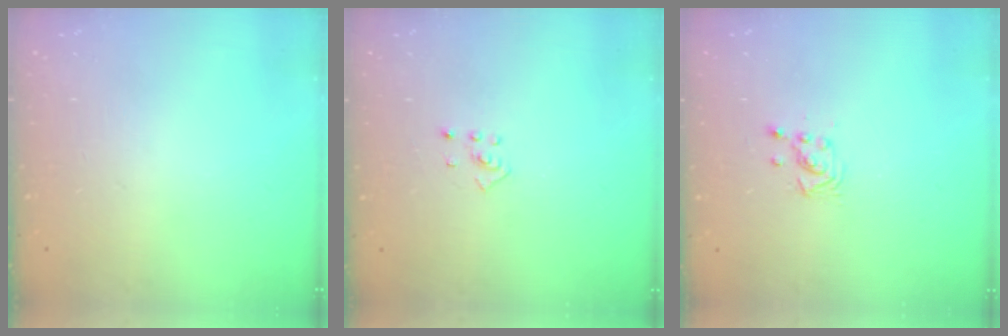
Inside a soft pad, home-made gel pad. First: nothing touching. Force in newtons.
{"total": 2.0, "press": 1.9, "slide": 0.8}
{"total": 3.0, "press": 2.9, "slide": 0.5}